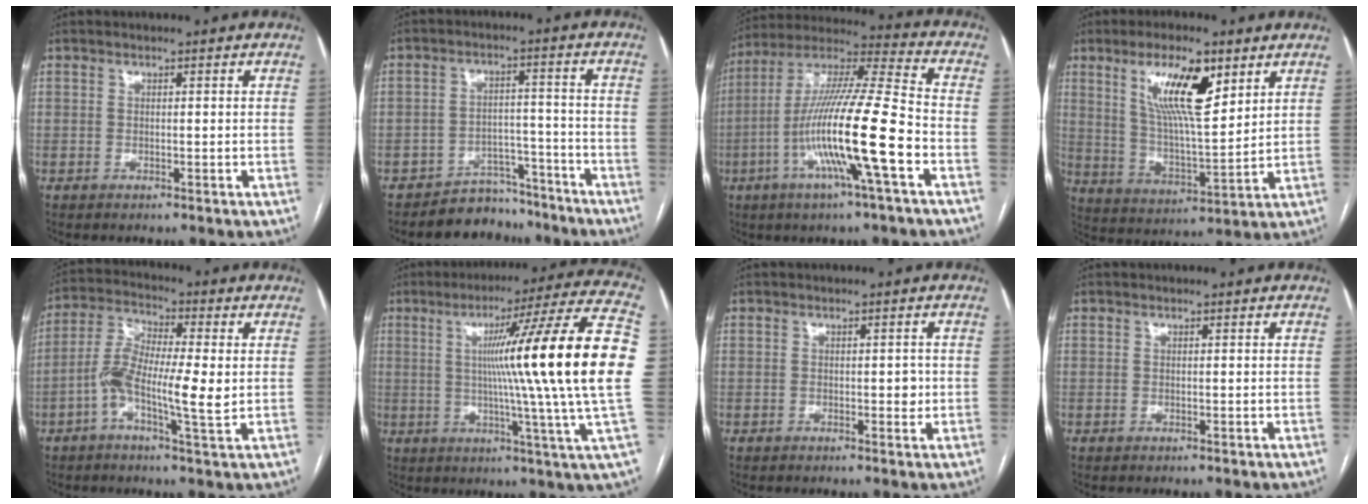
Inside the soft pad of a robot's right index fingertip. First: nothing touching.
{"total": 6.9, "force": [-6.1, 3.3, -0.3], "torque": [0.021, 0.044, -0.095]}
{"total": 18.2, "force": [-5.6, 0.0, 17.3], "torque": [-0.328, -0.007, -0.109]}
{"total": 12.6, "force": [6.2, 3.0, 10.5], "torque": [-0.196, 0.002, 0.117]}
{"total": 10.5, "force": [-1.5, 1.9, 10.2], "torque": [-0.203, 0.011, -0.035]}
{"total": 23.6, "force": [1.6, -2.3, 23.4], "torque": [-0.294, 0.006, 0.004]}
{"total": 1.9, "force": [-0.2, 1.0, 1.6], "torque": [-0.019, 0.002, -0.001]}
{"total": 0.0}